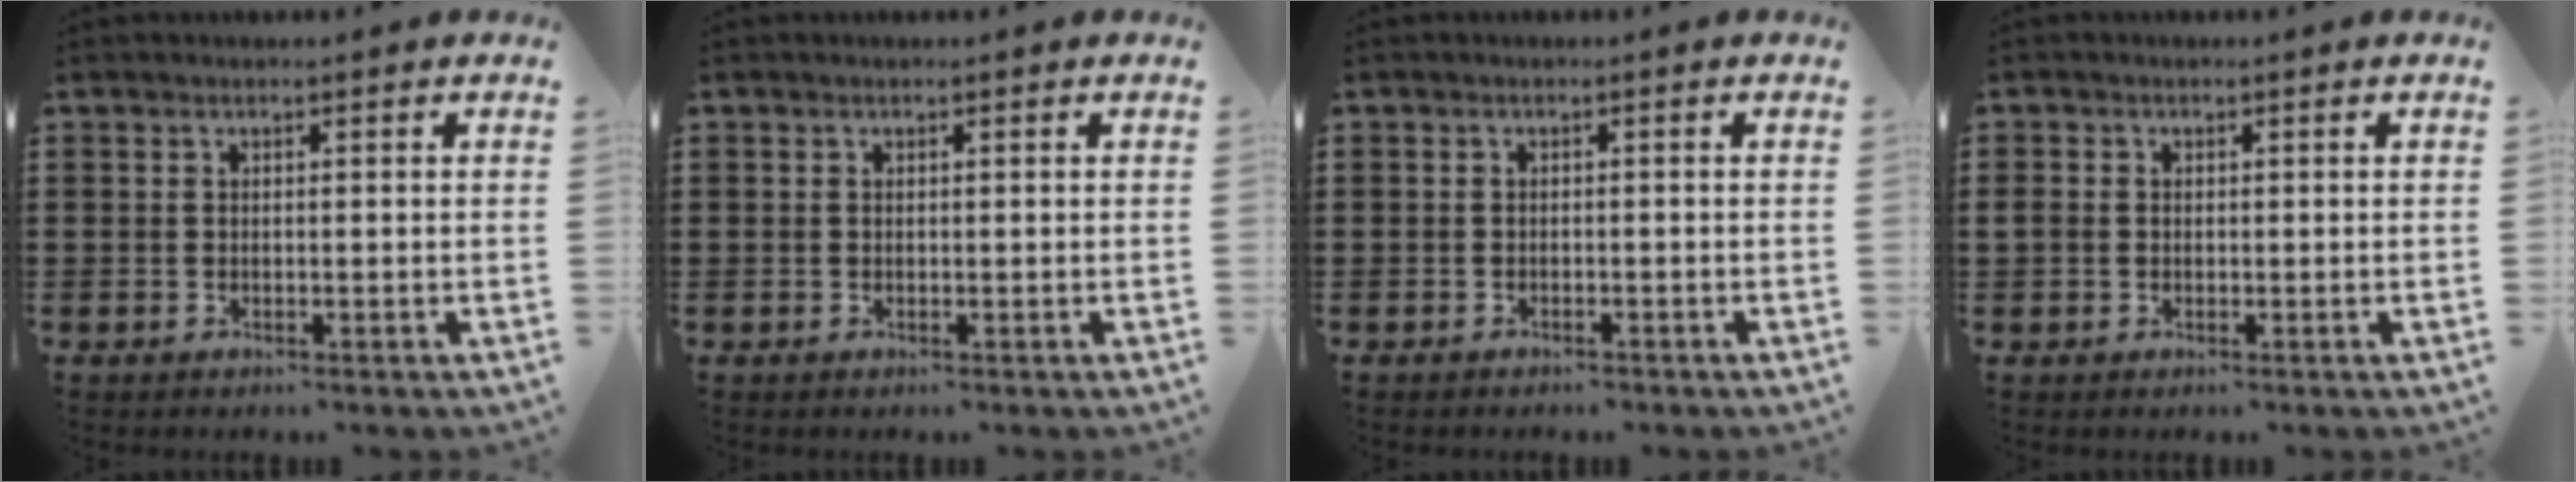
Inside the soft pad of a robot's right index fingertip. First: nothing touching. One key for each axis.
{"total": 0.0}
{"total": 0.7, "fx": -0.7, "fy": 0.2, "fz": 0.0, "tx": -0.002, "ty": 0.001, "tz": -0.016}
{"total": 1.1, "fx": -0.2, "fy": 1.0, "fz": 0.4, "tx": -0.017, "ty": 0.002, "tz": -0.006}